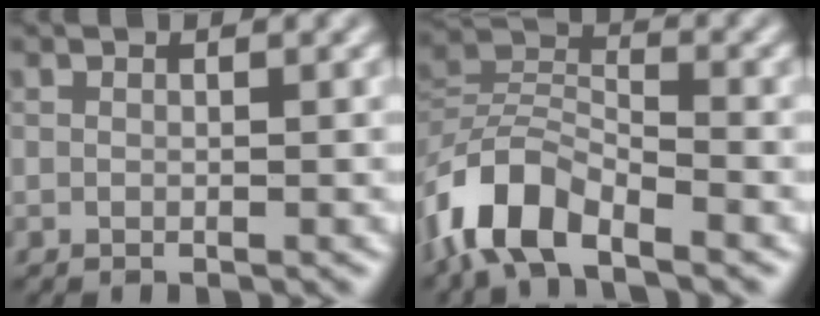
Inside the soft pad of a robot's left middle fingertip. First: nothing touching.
{"total": 6.0, "force": [-4.1, 2.6, 3.5], "torque": [-0.064, 0.005, -0.089]}